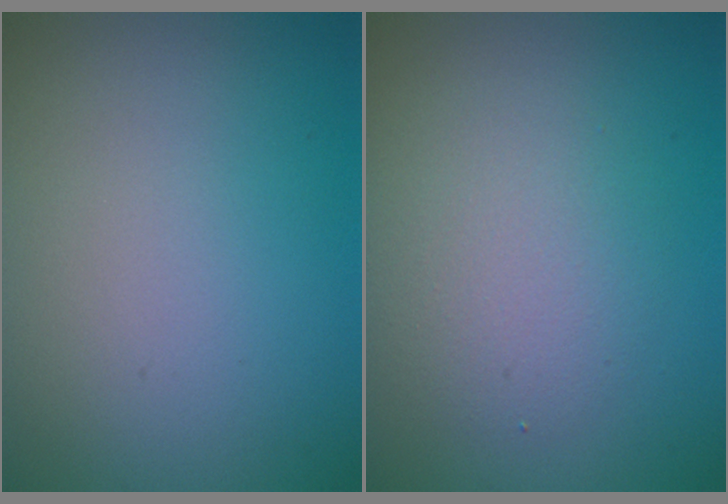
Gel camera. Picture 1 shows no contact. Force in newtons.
{"total": 3.3, "press": 3.3, "slide": 0.4}